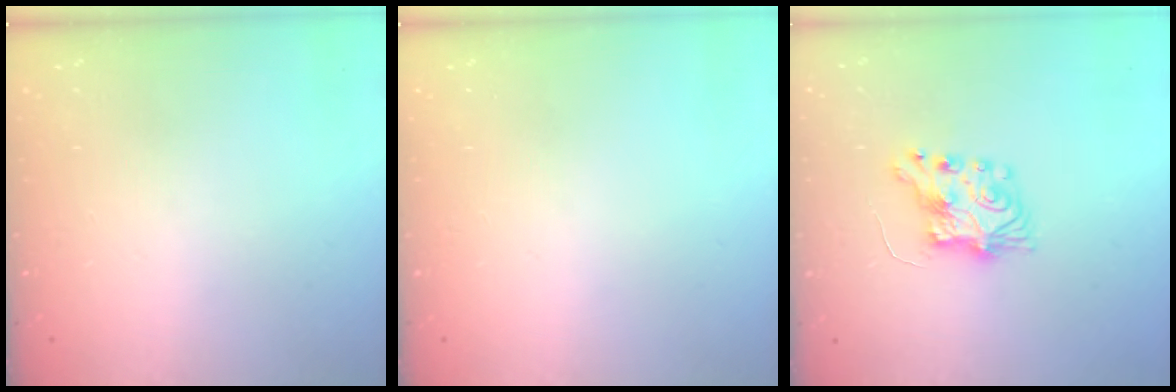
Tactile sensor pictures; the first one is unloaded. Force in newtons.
{"total": 0.0}
{"total": 7.8, "press": 7.7, "slide": 0.4}